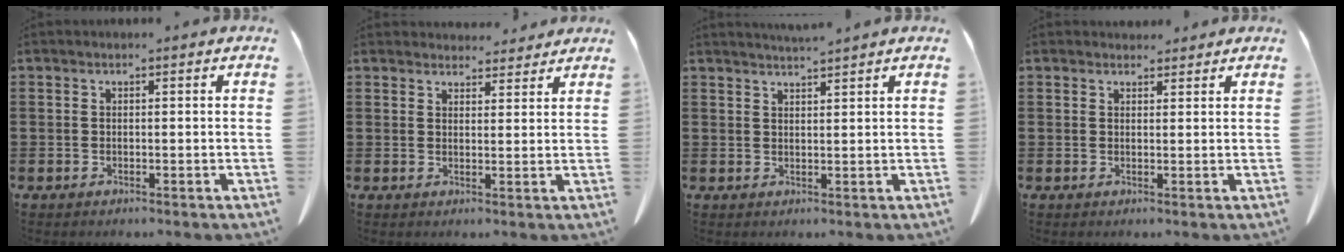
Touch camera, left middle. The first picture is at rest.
{"total": 3.3, "force": [3.2, 0.7, 0.1], "torque": [-0.002, -0.014, 0.060]}
{"total": 2.0, "force": [2.0, -0.3, 0.3], "torque": [-0.009, -0.004, 0.038]}
{"total": 1.7, "force": [1.5, 0.7, 0.1], "torque": [0.002, -0.001, 0.027]}